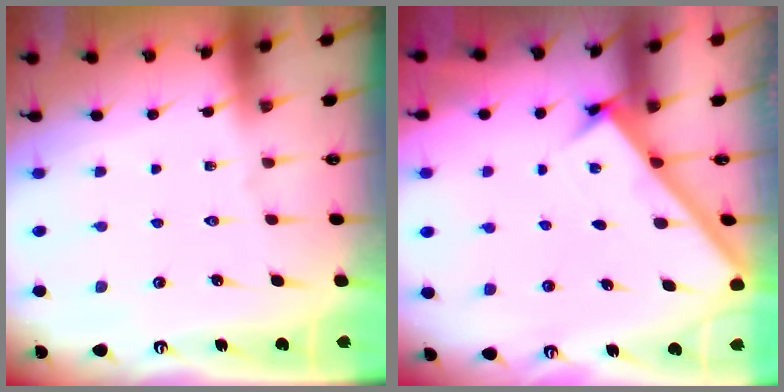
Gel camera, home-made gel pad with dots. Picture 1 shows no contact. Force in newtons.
{"total": 2.8, "press": 2.8, "slide": 0.4}